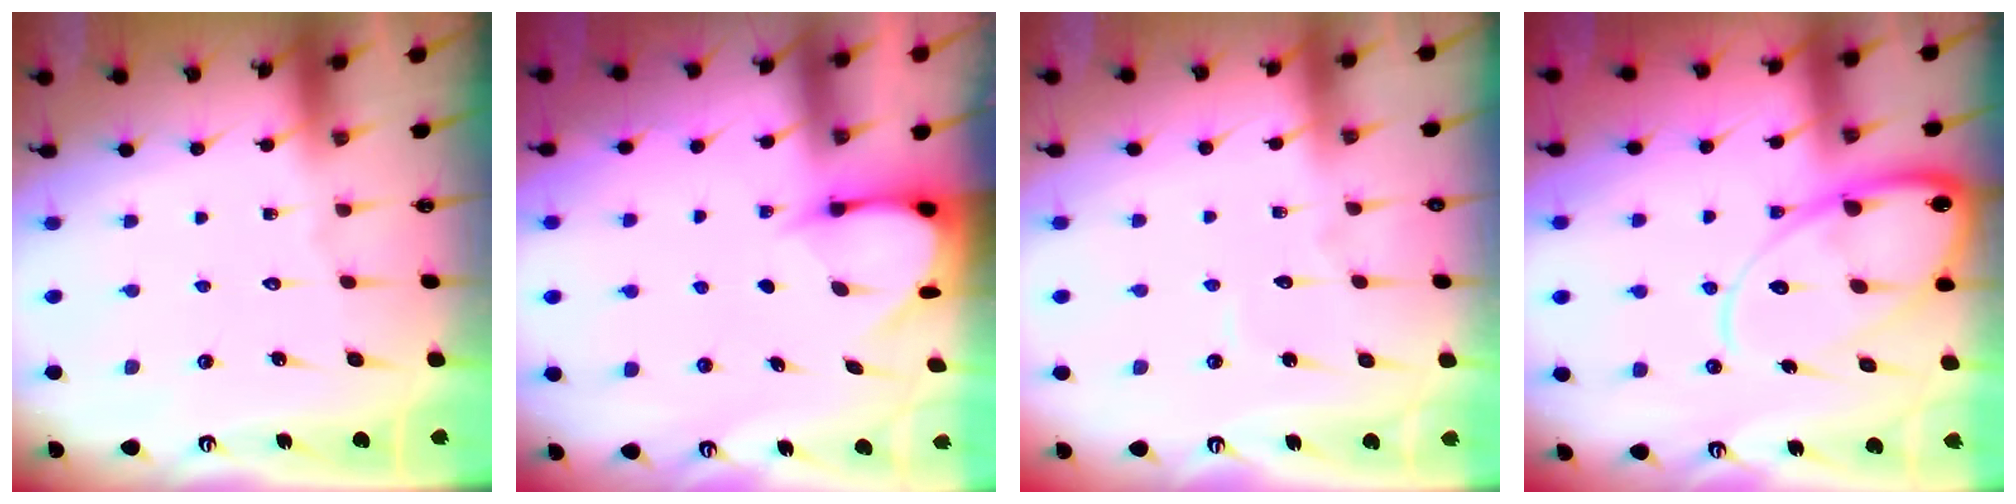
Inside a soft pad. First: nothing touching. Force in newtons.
{"total": 3.8, "press": 3.8, "slide": 0.3}
{"total": 3.3, "press": 3.3, "slide": 0.2}
{"total": 15.2, "press": 15.2, "slide": 1.5}